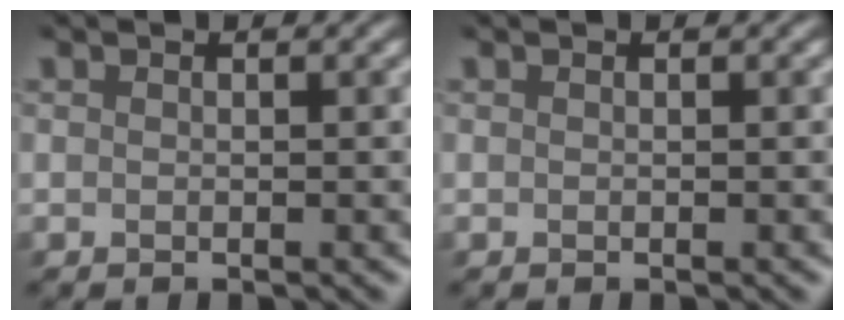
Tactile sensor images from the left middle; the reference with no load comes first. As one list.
[{"total": 0.0}]